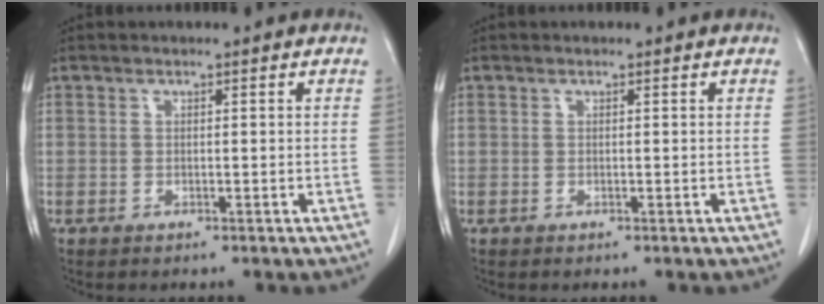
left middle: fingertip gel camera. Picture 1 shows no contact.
{"total": 0.0}